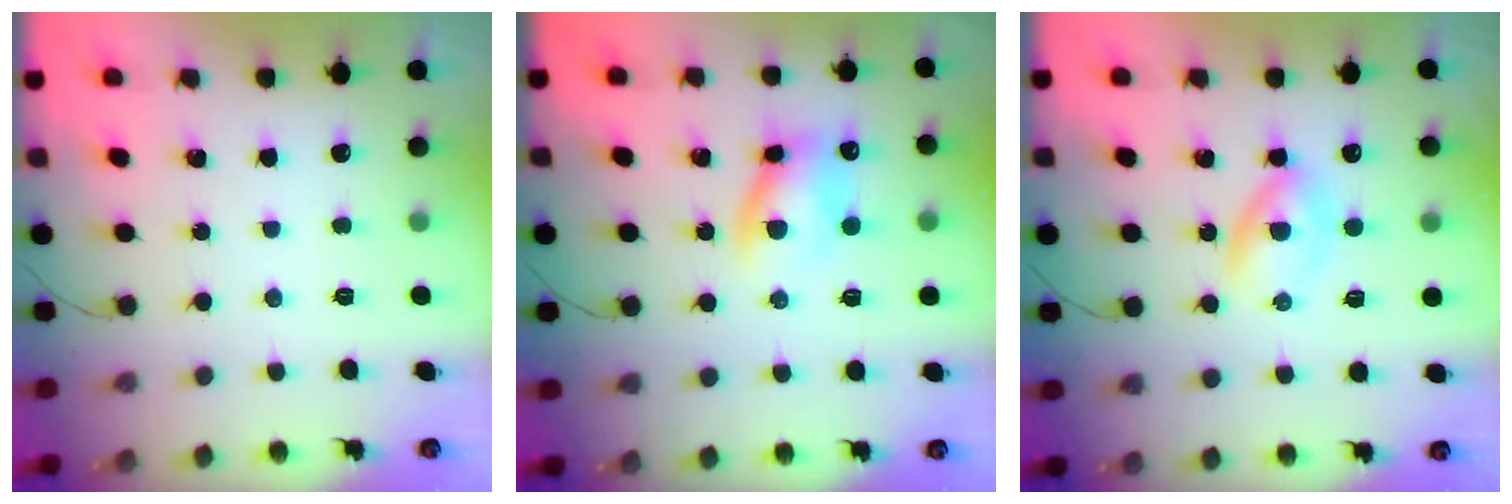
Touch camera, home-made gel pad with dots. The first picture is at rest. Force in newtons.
{"total": 10.2, "press": 10.0, "slide": 2.0}
{"total": 3.4, "press": 3.2, "slide": 1.1}